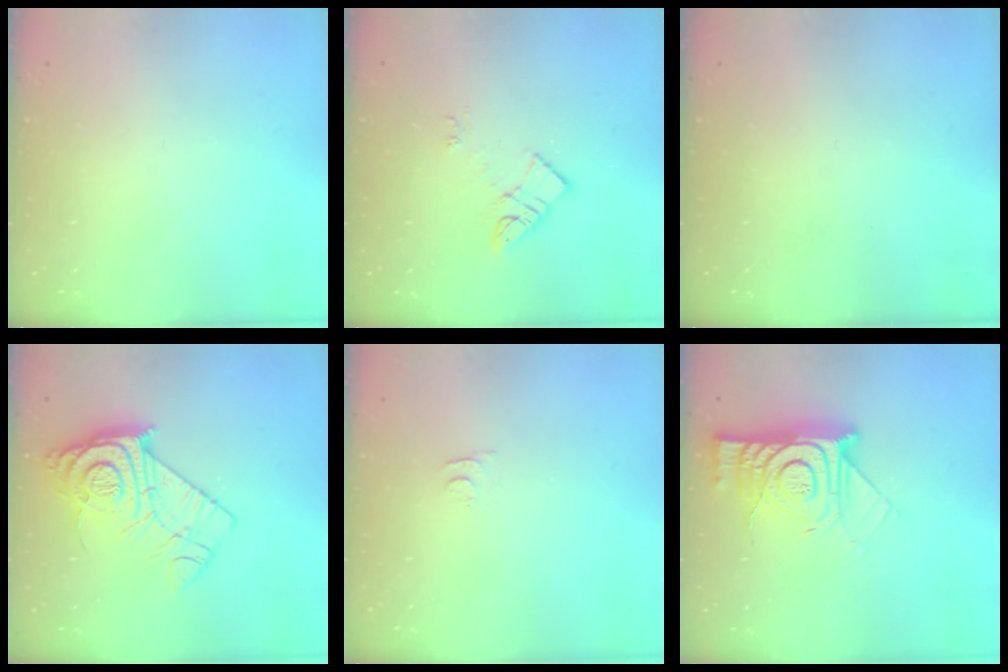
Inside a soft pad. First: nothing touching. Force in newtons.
{"total": 6.4, "press": 6.4, "slide": 0.6}
{"total": 0.0}
{"total": 14.6, "press": 14.5, "slide": 1.4}
{"total": 4.4, "press": 4.4, "slide": 0.4}
{"total": 16.7, "press": 16.6, "slide": 1.8}